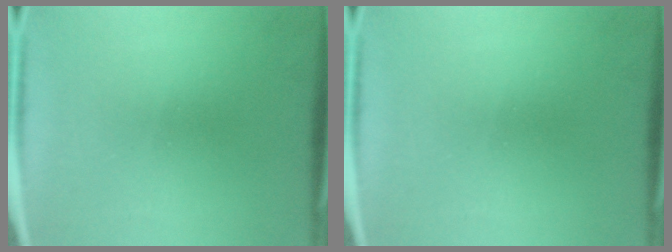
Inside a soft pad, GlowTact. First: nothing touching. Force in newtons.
{"total": 0.0}